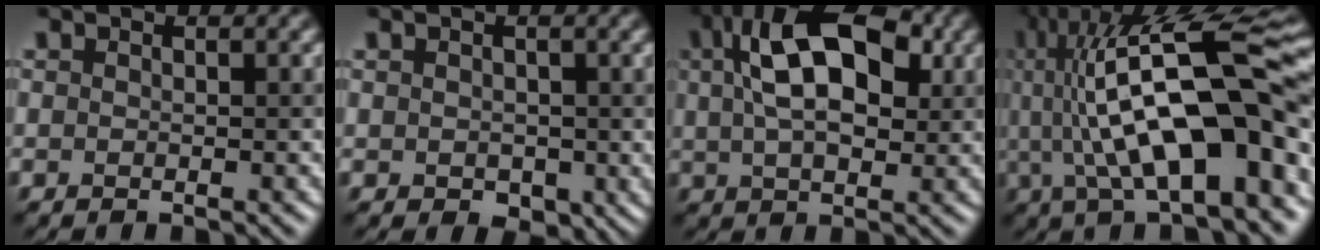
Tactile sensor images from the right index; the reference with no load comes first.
{"total": 1.5, "force": [0.0, 1.3, 0.8], "torque": [-0.015, -0.006, 0.002]}
{"total": 10.7, "force": [3.2, 5.8, 8.4], "torque": [-0.138, 0.029, 0.039]}
{"total": 14.7, "force": [0.4, 4.4, 14.0], "torque": [-0.209, 0.027, -0.002]}